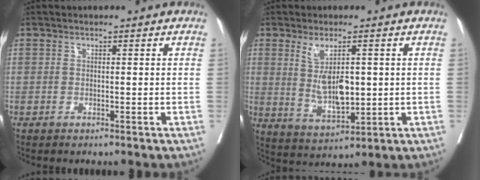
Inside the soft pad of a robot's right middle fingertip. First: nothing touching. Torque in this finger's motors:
{"motor_torque": [1.65, 0.16, 0.45, 0.09]}